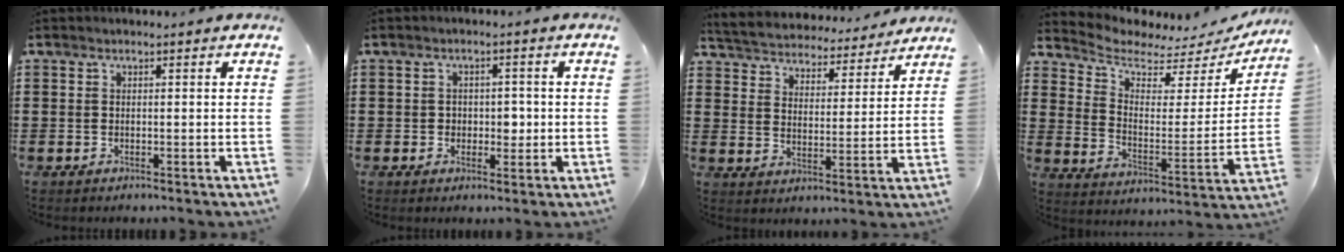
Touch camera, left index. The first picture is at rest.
{"total": 2.4, "force": [0.1, 2.0, 1.4], "torque": [-0.026, 0.004, -0.005]}
{"total": 4.7, "force": [4.7, 0.1, -0.2], "torque": [-0.024, -0.039, 0.077]}
{"total": 4.9, "force": [4.2, 1.8, 1.6], "torque": [-0.060, -0.027, 0.068]}